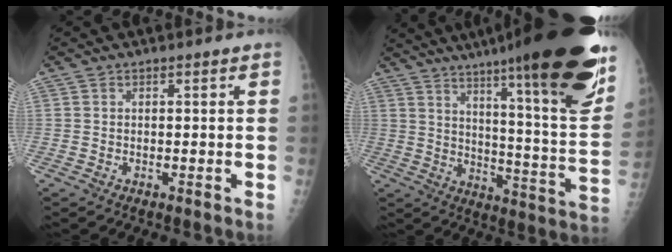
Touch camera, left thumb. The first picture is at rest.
{"total": 31.4, "force": [20.5, 3.8, 23.5], "torque": [-0.283, -0.085, 0.293]}